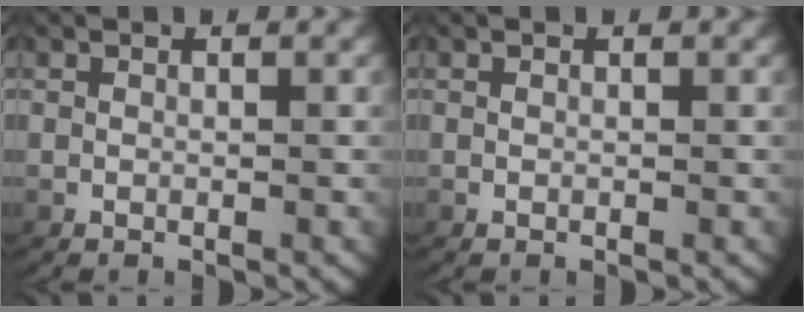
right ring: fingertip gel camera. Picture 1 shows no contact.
{"total": 0.0}